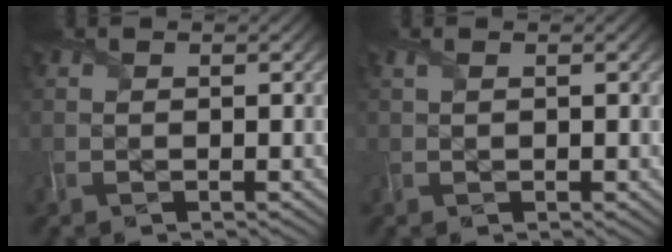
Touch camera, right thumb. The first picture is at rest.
{"total": 0.7, "force": [0.3, 0.3, 0.5], "torque": [-0.013, 0.003, 0.008]}